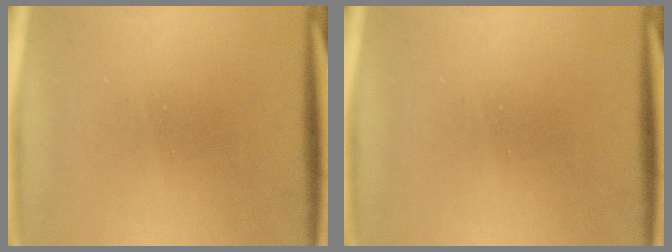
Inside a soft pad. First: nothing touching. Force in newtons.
{"total": 0.0}